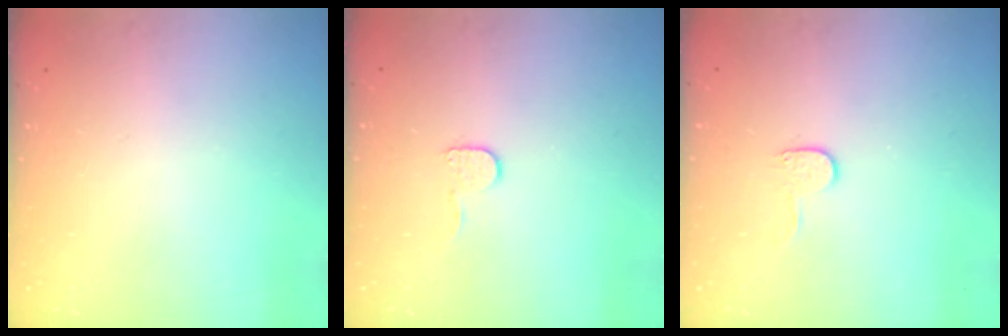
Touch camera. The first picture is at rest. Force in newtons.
{"total": 5.0, "press": 4.9, "slide": 0.5}
{"total": 4.1, "press": 4.1, "slide": 0.4}